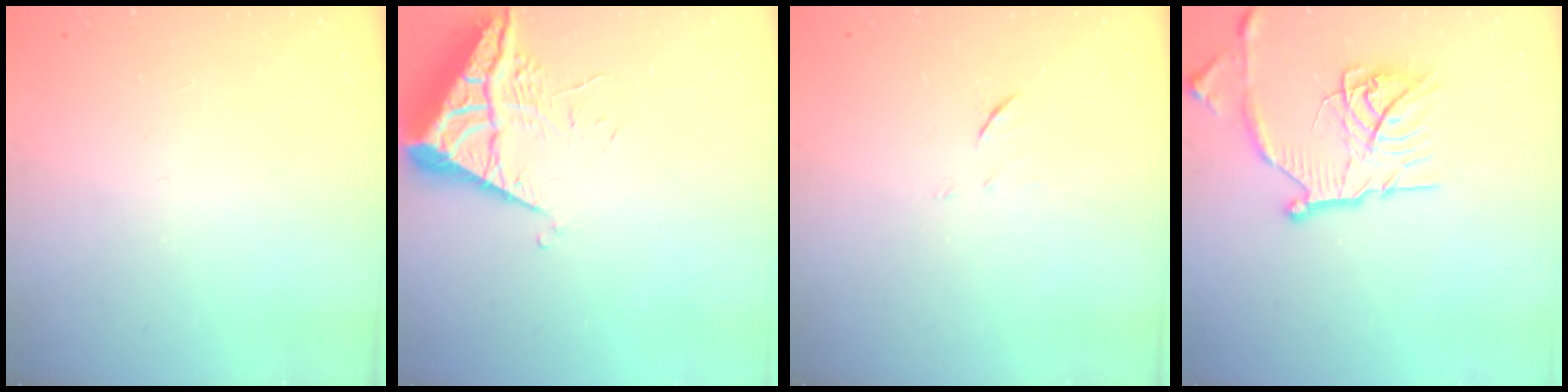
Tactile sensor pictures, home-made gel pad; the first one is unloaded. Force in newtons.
{"total": 6.6, "press": 6.6, "slide": 0.6}
{"total": 5.4, "press": 5.2, "slide": 1.2}
{"total": 19.1, "press": 19.0, "slide": 1.7}